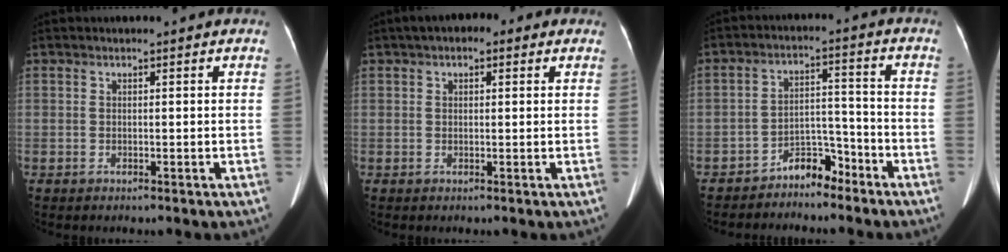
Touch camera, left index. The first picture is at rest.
{"total": 3.9, "force": [1.9, 2.2, 2.5], "torque": [-0.040, 0.026, 0.023]}
{"total": 5.3, "force": [-4.5, 1.9, 1.8], "torque": [-0.025, 0.015, -0.077]}